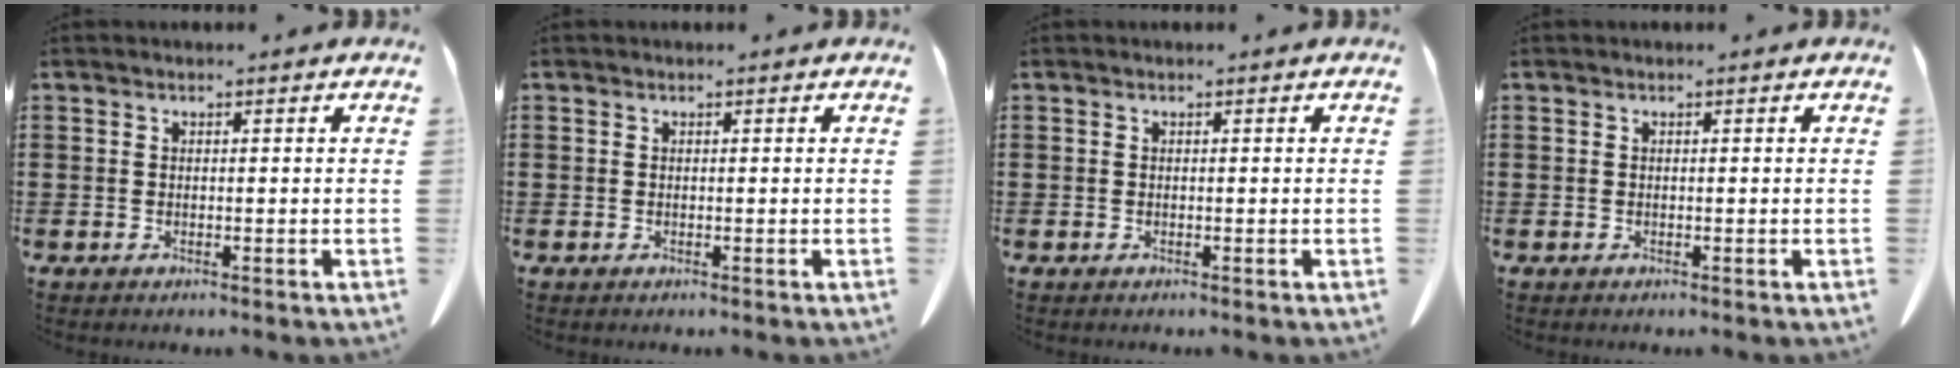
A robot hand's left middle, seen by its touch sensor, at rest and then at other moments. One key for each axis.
{"total": 0.0}
{"total": 0.0}
{"total": 0.0}